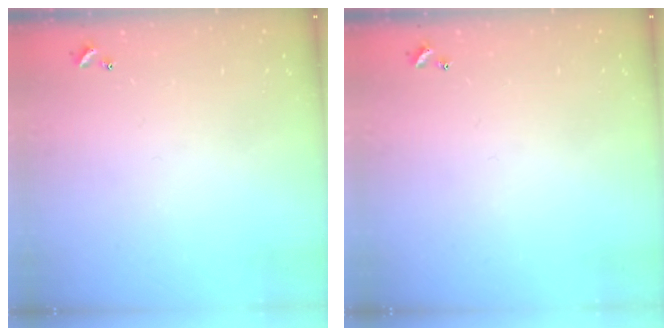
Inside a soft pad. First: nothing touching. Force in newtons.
{"total": 0.0}